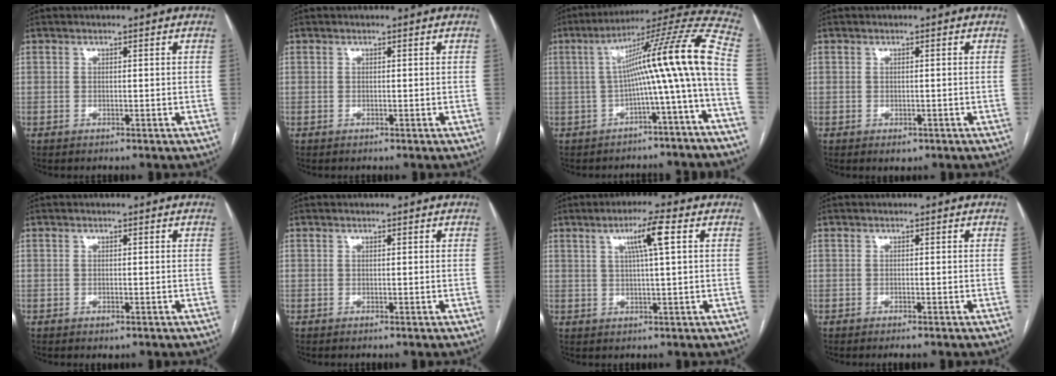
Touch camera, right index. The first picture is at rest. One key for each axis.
{"total": 0.0}
{"total": 15.3, "fx": -1.9, "fy": -1.6, "fz": 15.1, "tx": -0.208, "ty": 0.040, "tz": -0.036}
{"total": 1.5, "fx": -0.7, "fy": 1.1, "fz": 0.7, "tx": -0.007, "ty": 0.001, "tz": -0.003}
{"total": 0.9, "fx": -0.6, "fy": 0.3, "fz": 0.6, "tx": -0.009, "ty": -0.001, "tz": -0.003}
{"total": 0.0}
{"total": 5.6, "fx": 1.9, "fy": -0.3, "fz": 5.2, "tx": -0.093, "ty": 0.006, "tz": 0.032}
{"total": 1.5, "fx": -1.2, "fy": 0.1, "fz": 0.9, "tx": -0.013, "ty": -0.003, "tz": -0.016}